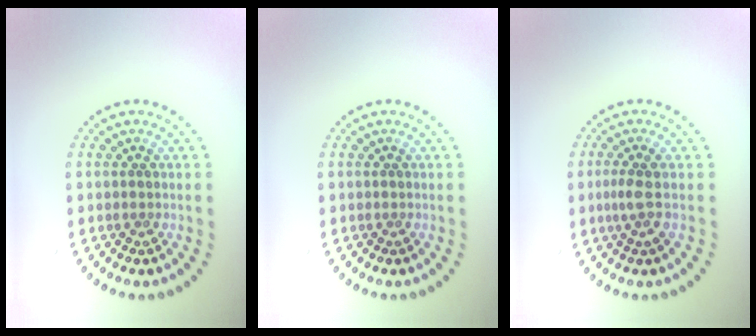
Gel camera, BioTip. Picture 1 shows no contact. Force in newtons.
{"total": 0.0}
{"total": 1.9, "press": 1.4, "slide": 1.3}